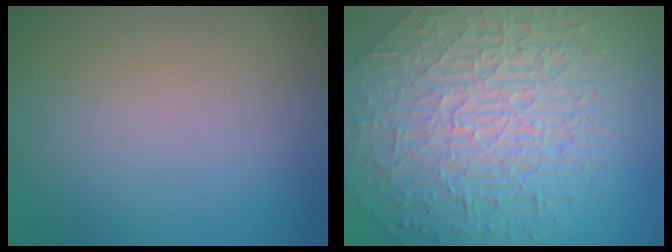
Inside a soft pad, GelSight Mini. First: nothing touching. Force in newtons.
{"total": 10.0, "press": 6.7, "slide": 7.5}